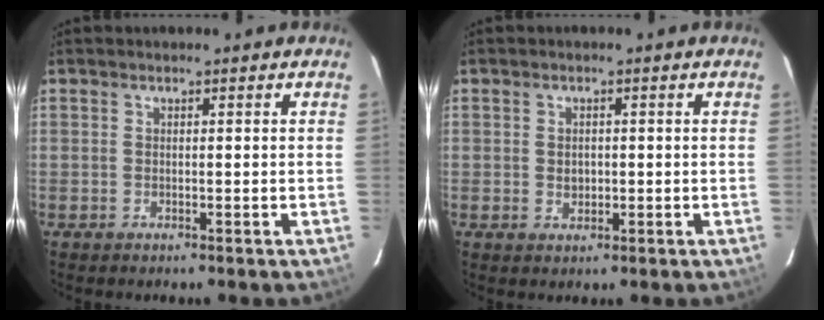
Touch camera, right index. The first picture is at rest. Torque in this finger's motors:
{"motor_torque": [0.07, 0.08, 0.00, 0.00]}